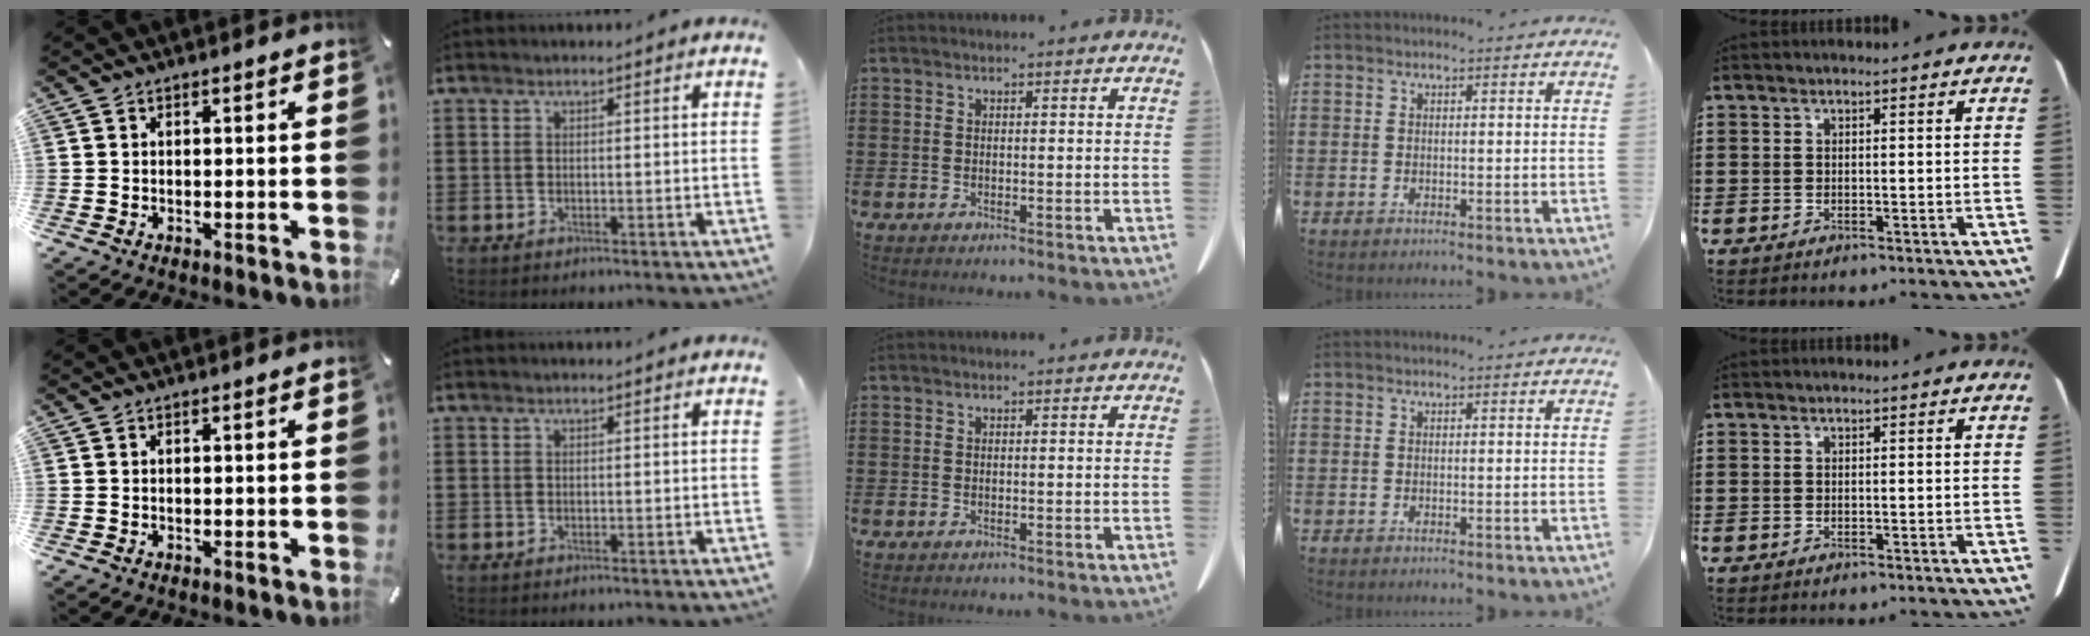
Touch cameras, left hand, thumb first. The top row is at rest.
{}